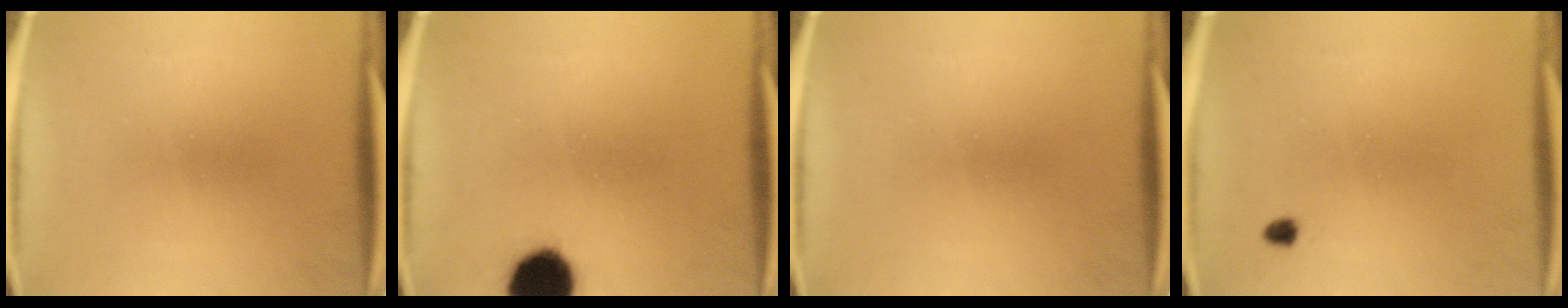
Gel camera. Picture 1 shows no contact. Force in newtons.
{"total": 12.0}
{"total": 0.0}
{"total": 1.0}